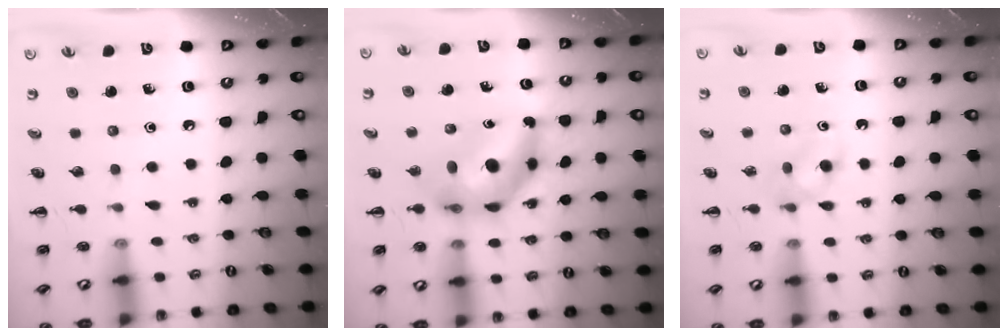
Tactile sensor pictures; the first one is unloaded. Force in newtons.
{"total": 7.6, "press": 7.2, "slide": 2.3}
{"total": 2.6, "press": 2.4, "slide": 1.0}